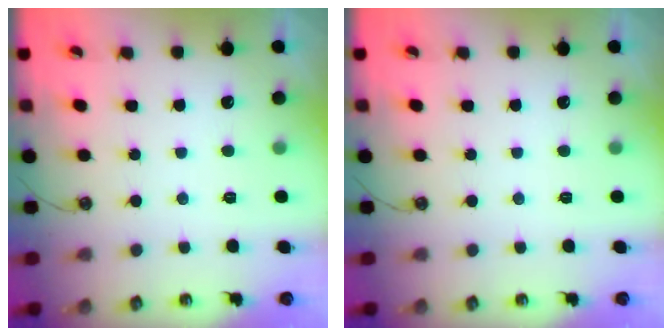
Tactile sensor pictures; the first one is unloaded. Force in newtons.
{"total": 0.0}